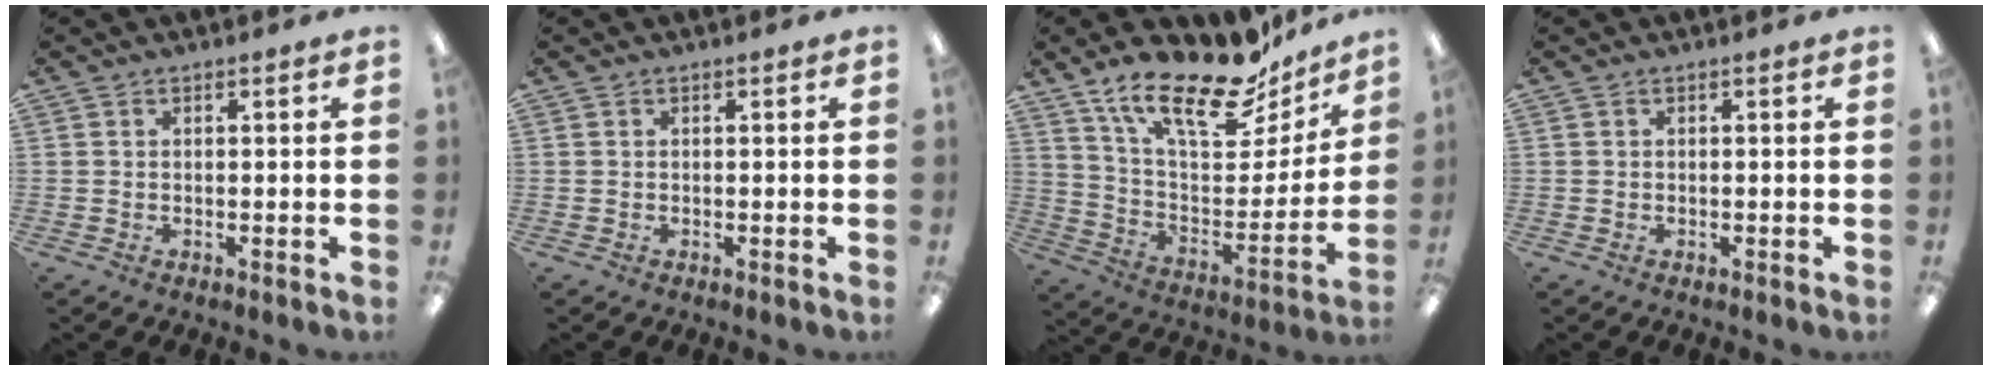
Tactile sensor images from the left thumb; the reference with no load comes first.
{"total": 0.0}
{"total": 22.4, "force": [16.6, 8.1, 12.8], "torque": [-0.199, -0.114, 0.283]}
{"total": 0.0}